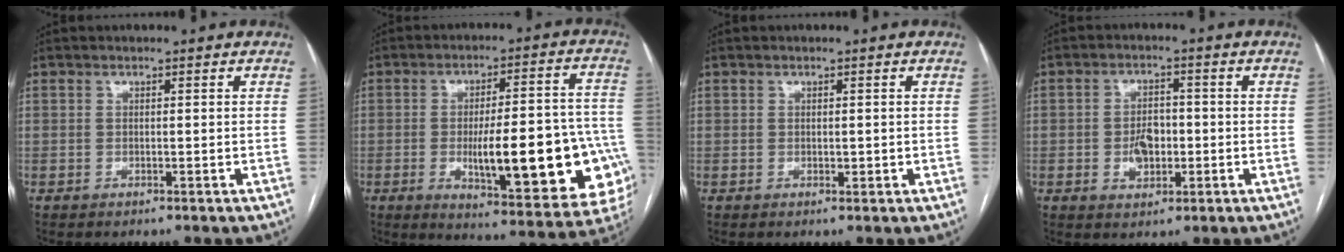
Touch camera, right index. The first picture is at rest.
{"total": 23.2, "force": [-5.3, 5.5, 21.9], "torque": [-0.223, 0.017, -0.051]}
{"total": 0.9, "force": [0.0, 0.6, 0.7], "torque": [-0.008, -0.001, 0.002]}
{"total": 4.8, "force": [-0.8, 3.1, 3.5], "torque": [-0.061, 0.006, -0.008]}